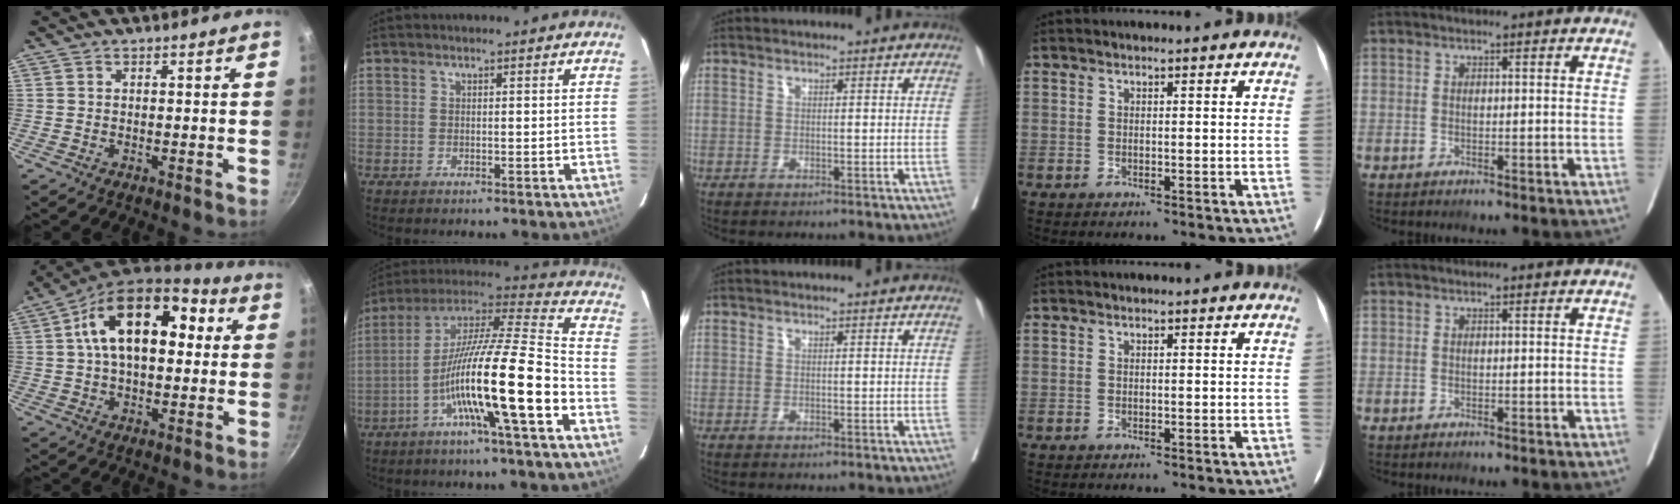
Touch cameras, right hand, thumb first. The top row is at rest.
{"thumb": {"total": 19.6, "force": [4.0, 11.2, 15.6], "torque": [-0.230, 0.028, 0.053]}, "index": {"total": 18.5, "force": [-6.6, 0.2, 17.3], "torque": [-0.309, 0.004, -0.119]}}